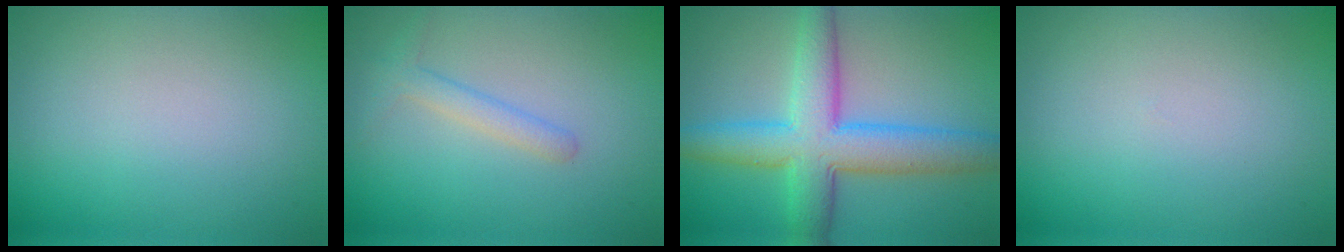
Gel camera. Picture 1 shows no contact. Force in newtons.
{"total": 1.8, "press": 1.8, "slide": 0.0}
{"total": 7.6, "press": 7.6, "slide": 0.4}
{"total": 0.0}